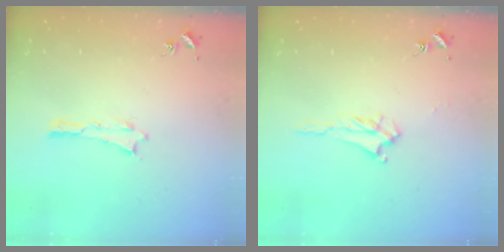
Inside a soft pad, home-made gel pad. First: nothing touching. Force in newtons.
{"total": 2.4, "press": 2.4, "slide": 0.4}